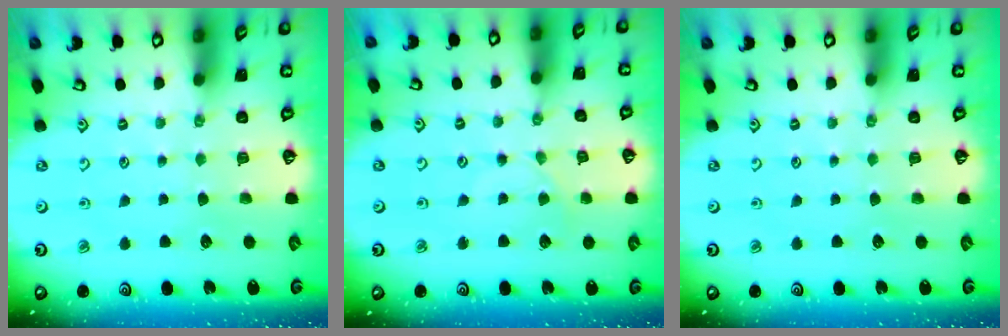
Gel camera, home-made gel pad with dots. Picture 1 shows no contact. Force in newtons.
{"total": 1.5, "press": 1.5, "slide": 0.4}
{"total": 0.0}